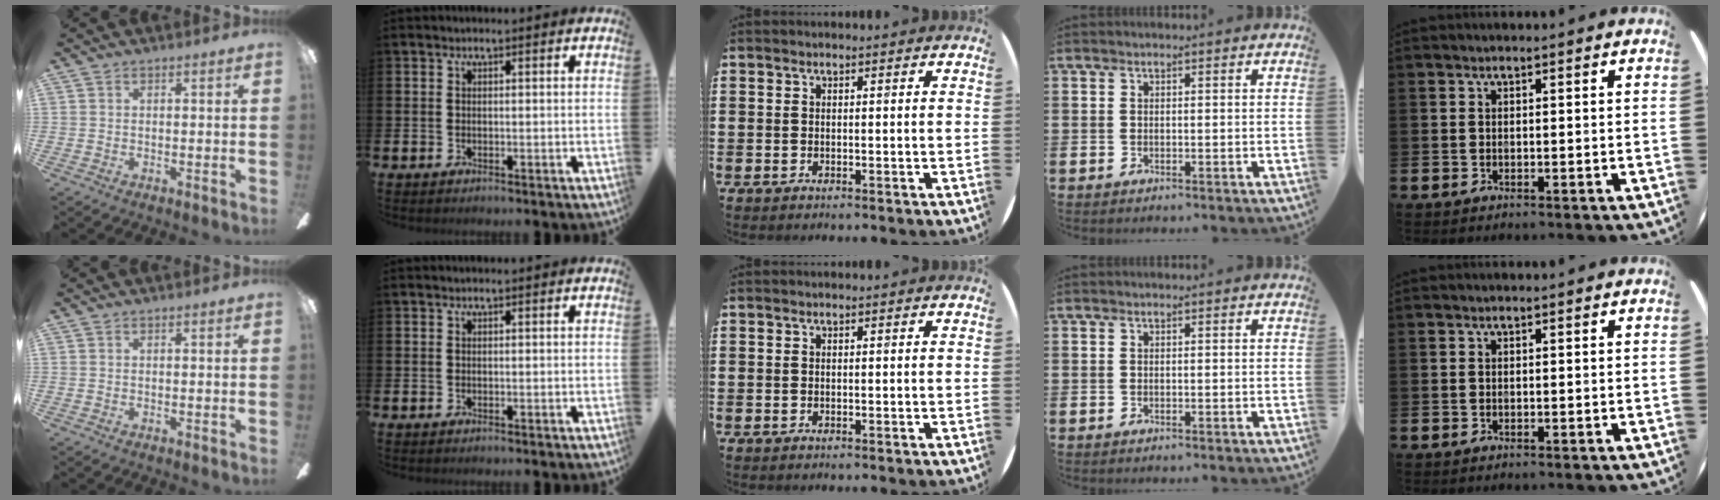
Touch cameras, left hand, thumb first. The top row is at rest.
{}